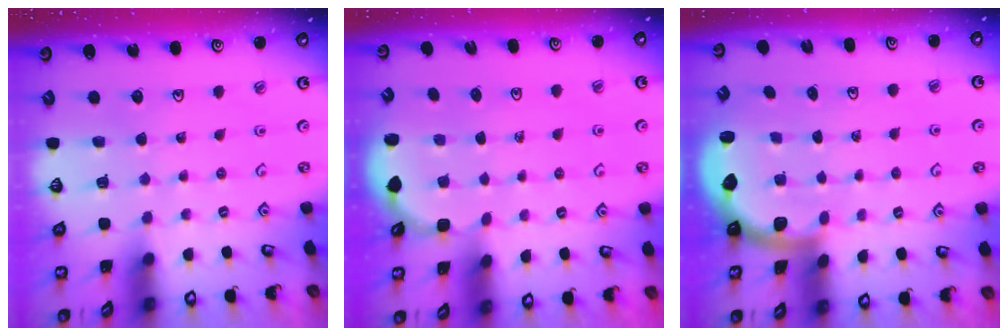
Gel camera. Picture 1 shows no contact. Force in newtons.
{"total": 2.6, "press": 2.2, "slide": 1.5}
{"total": 2.1, "press": 2.0, "slide": 0.7}